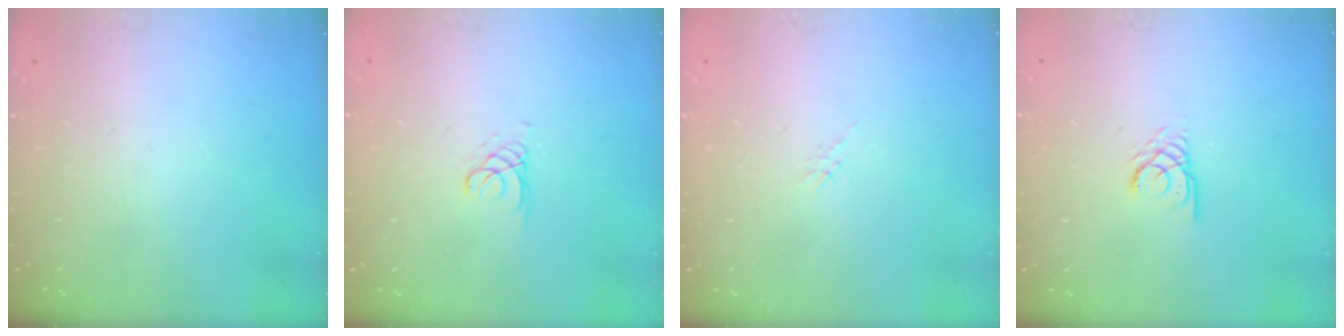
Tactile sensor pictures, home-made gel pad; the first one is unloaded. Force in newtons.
{"total": 1.3, "press": 1.3, "slide": 0.1}
{"total": 1.7, "press": 1.6, "slide": 0.4}
{"total": 2.7, "press": 2.7, "slide": 0.2}